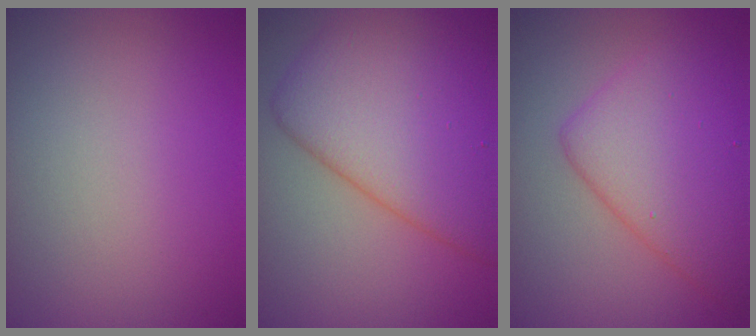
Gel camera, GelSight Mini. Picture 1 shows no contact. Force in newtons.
{"total": 9.9, "press": 9.9, "slide": 0.3}
{"total": 6.8, "press": 6.8, "slide": 0.1}